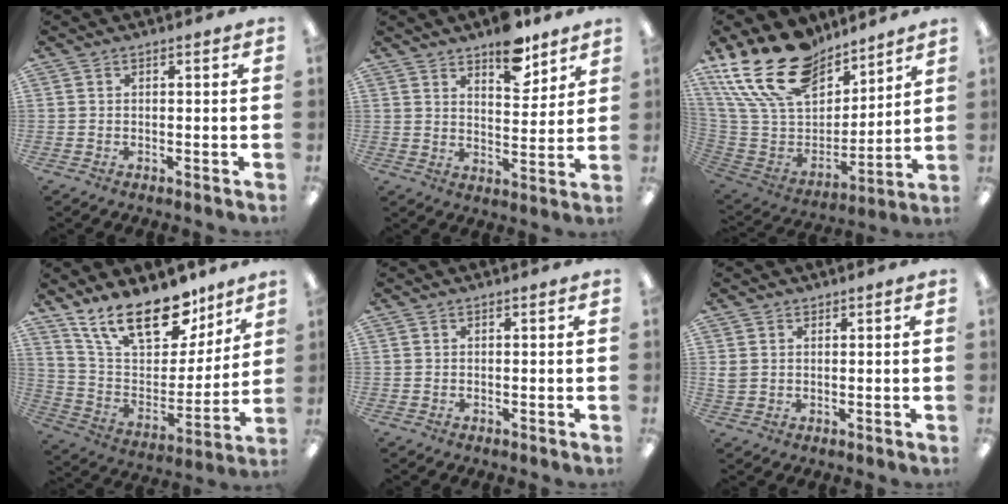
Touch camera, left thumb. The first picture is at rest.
{"total": 10.1, "force": [7.8, 4.3, 4.8], "torque": [-0.045, -0.053, 0.133]}
{"total": 23.6, "force": [16.4, 12.5, 11.5], "torque": [-0.249, -0.098, 0.304]}
{"total": 22.1, "force": [15.3, 10.2, 12.3], "torque": [-0.212, -0.090, 0.275]}
{"total": 0.0}
{"total": 2.2, "force": [1.2, 1.8, 0.7], "torque": [-0.016, 0.003, 0.022]}